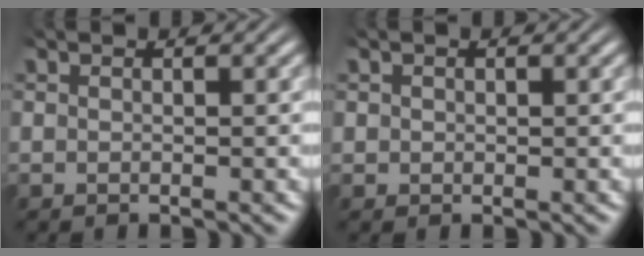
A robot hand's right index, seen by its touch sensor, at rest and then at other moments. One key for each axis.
{"total": 0.8, "fx": 0.2, "fy": 0.7, "fz": 0.2, "tx": -0.008, "ty": -0.007, "tz": 0.008}